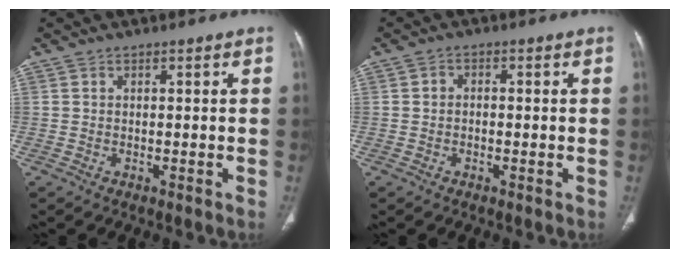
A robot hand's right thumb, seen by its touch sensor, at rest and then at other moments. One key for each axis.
{"total": 1.2, "fx": -0.3, "fy": 1.1, "fz": 0.5, "tx": -0.001, "ty": 0.004, "tz": -0.009}